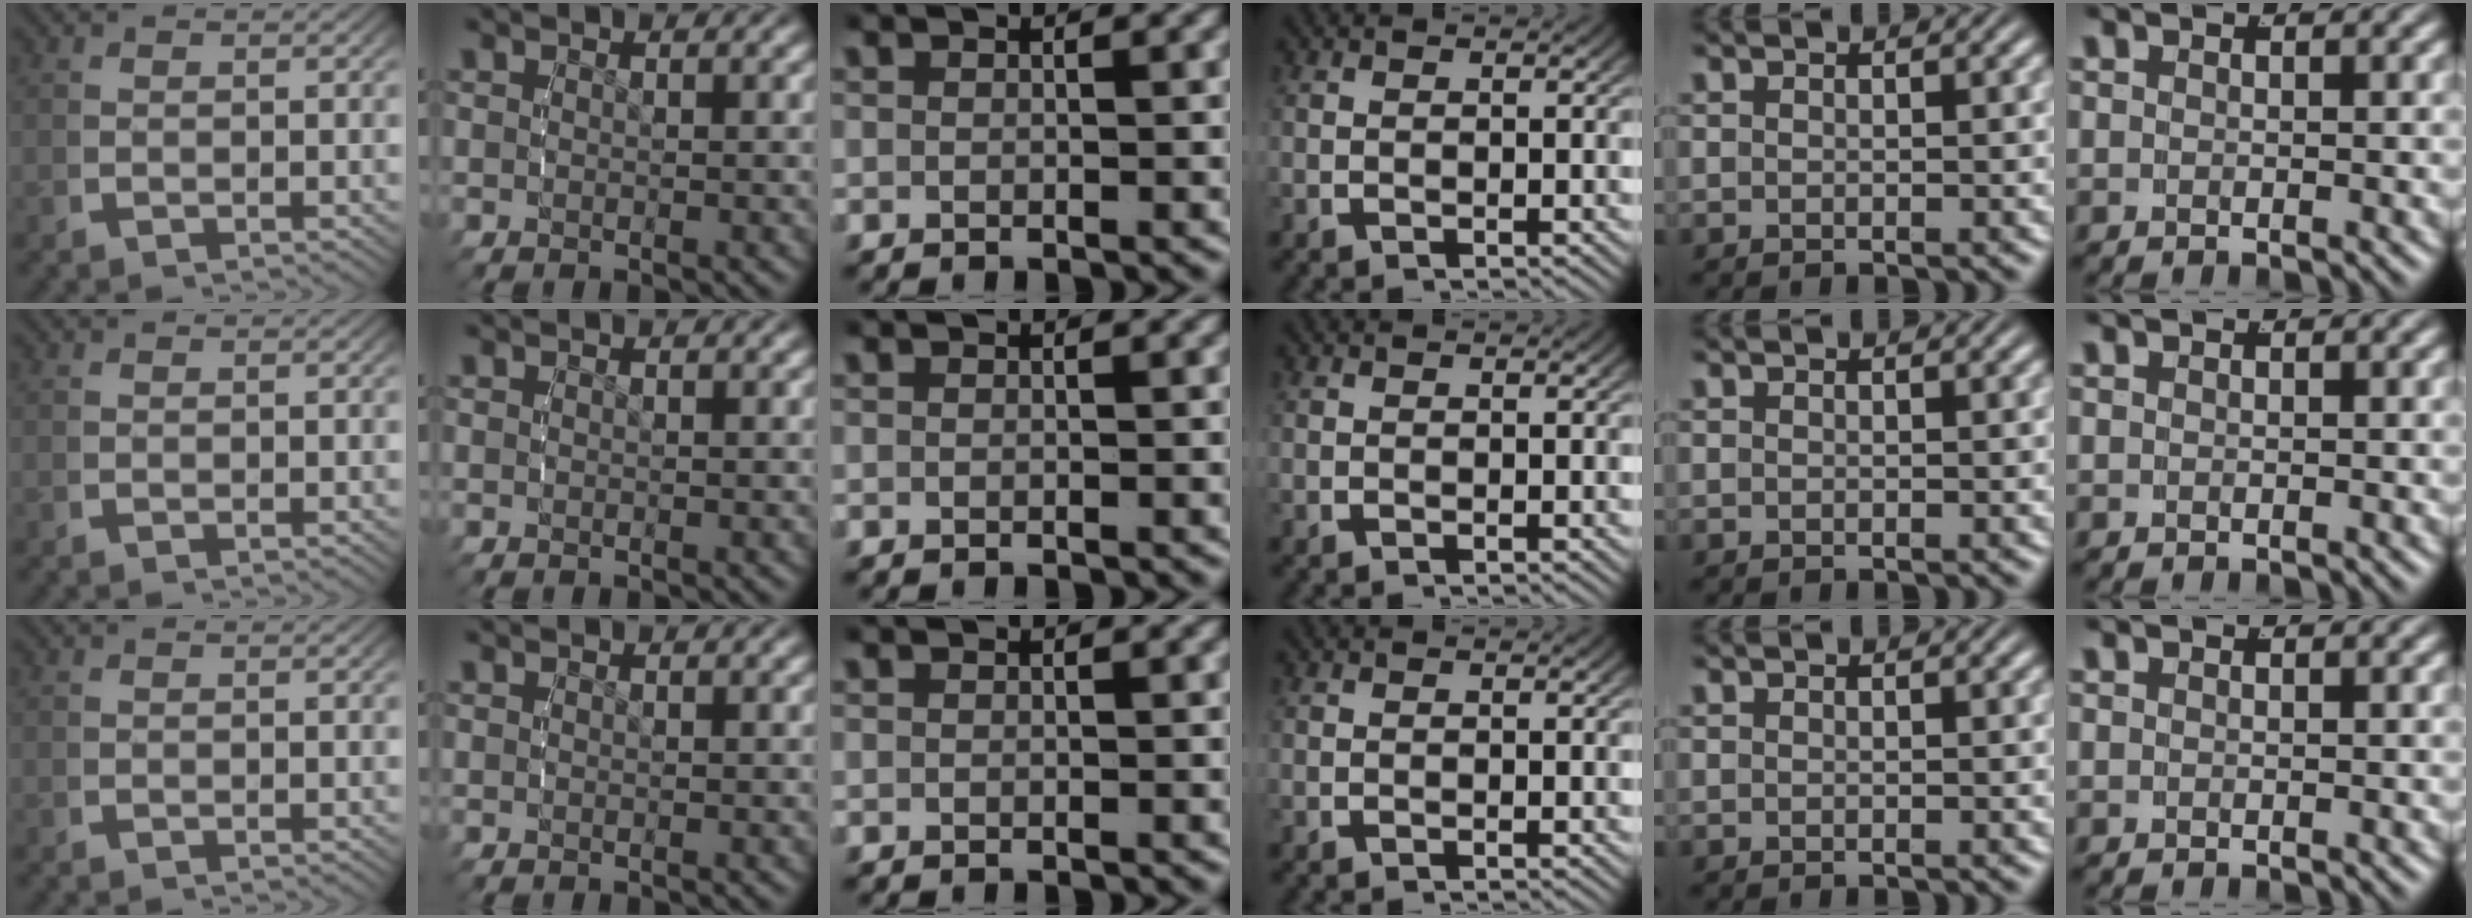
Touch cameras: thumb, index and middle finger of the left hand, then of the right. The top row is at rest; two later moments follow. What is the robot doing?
{"motion": "reach", "object": "measuring cup"}